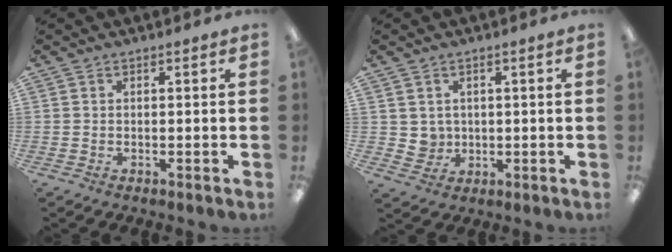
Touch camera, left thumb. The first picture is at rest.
{"total": 3.8, "force": [1.5, 3.5, 0.0], "torque": [-0.004, -0.003, 0.029]}